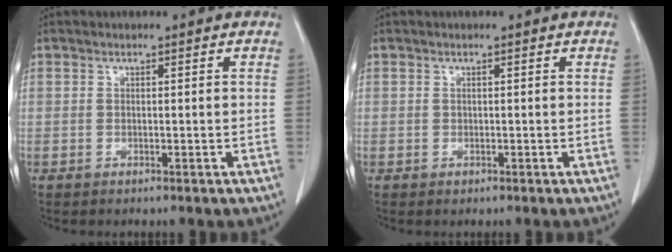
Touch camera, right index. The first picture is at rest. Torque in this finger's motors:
{"motor_torque": [-0.51, -0.27, -0.44, -0.14]}